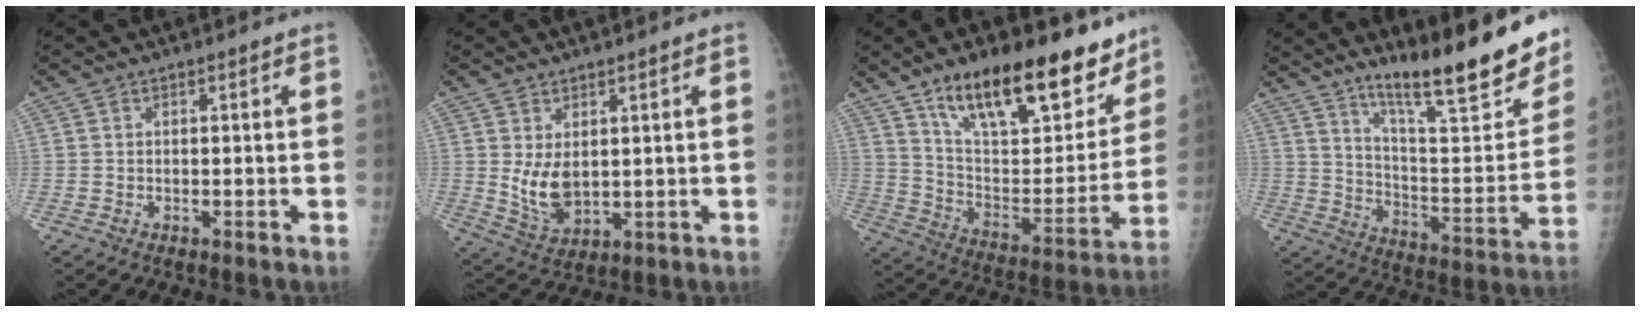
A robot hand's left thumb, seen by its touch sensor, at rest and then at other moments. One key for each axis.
{"total": 6.7, "fx": 1.3, "fy": 4.0, "fz": 5.3, "tx": -0.085, "ty": -0.021, "tz": 0.042}
{"total": 26.4, "fx": 17.8, "fy": 10.5, "fz": 16.3, "tx": -0.199, "ty": -0.061, "tz": 0.287}
{"total": 24.4, "fx": 16.6, "fy": 4.6, "fz": 17.3, "tx": -0.225, "ty": -0.090, "tz": 0.261}